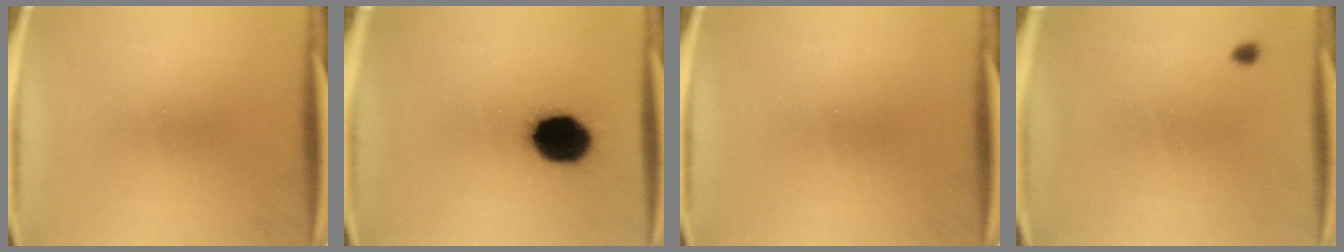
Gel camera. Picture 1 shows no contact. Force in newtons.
{"total": 15.3}
{"total": 0.0}
{"total": 0.9}